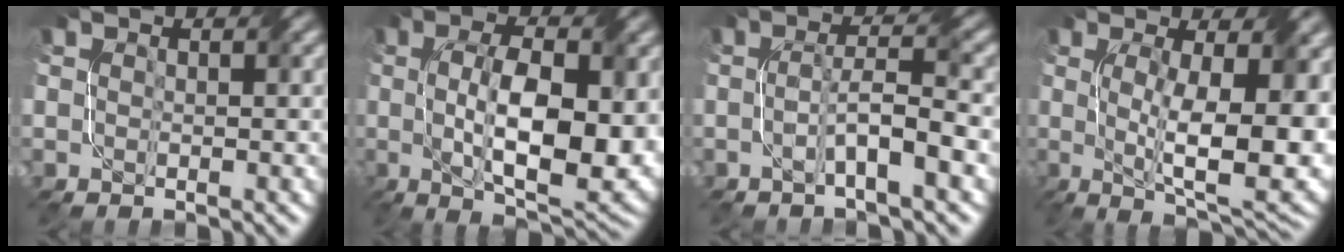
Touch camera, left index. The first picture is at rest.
{"total": 11.3, "force": [-0.2, 4.5, 10.3], "torque": [-0.163, -0.010, 0.003]}
{"total": 3.8, "force": [-1.3, 0.3, 3.5], "torque": [-0.062, 0.013, -0.029]}
{"total": 11.6, "force": [0.0, 3.6, 11.0], "torque": [-0.169, -0.011, 0.003]}